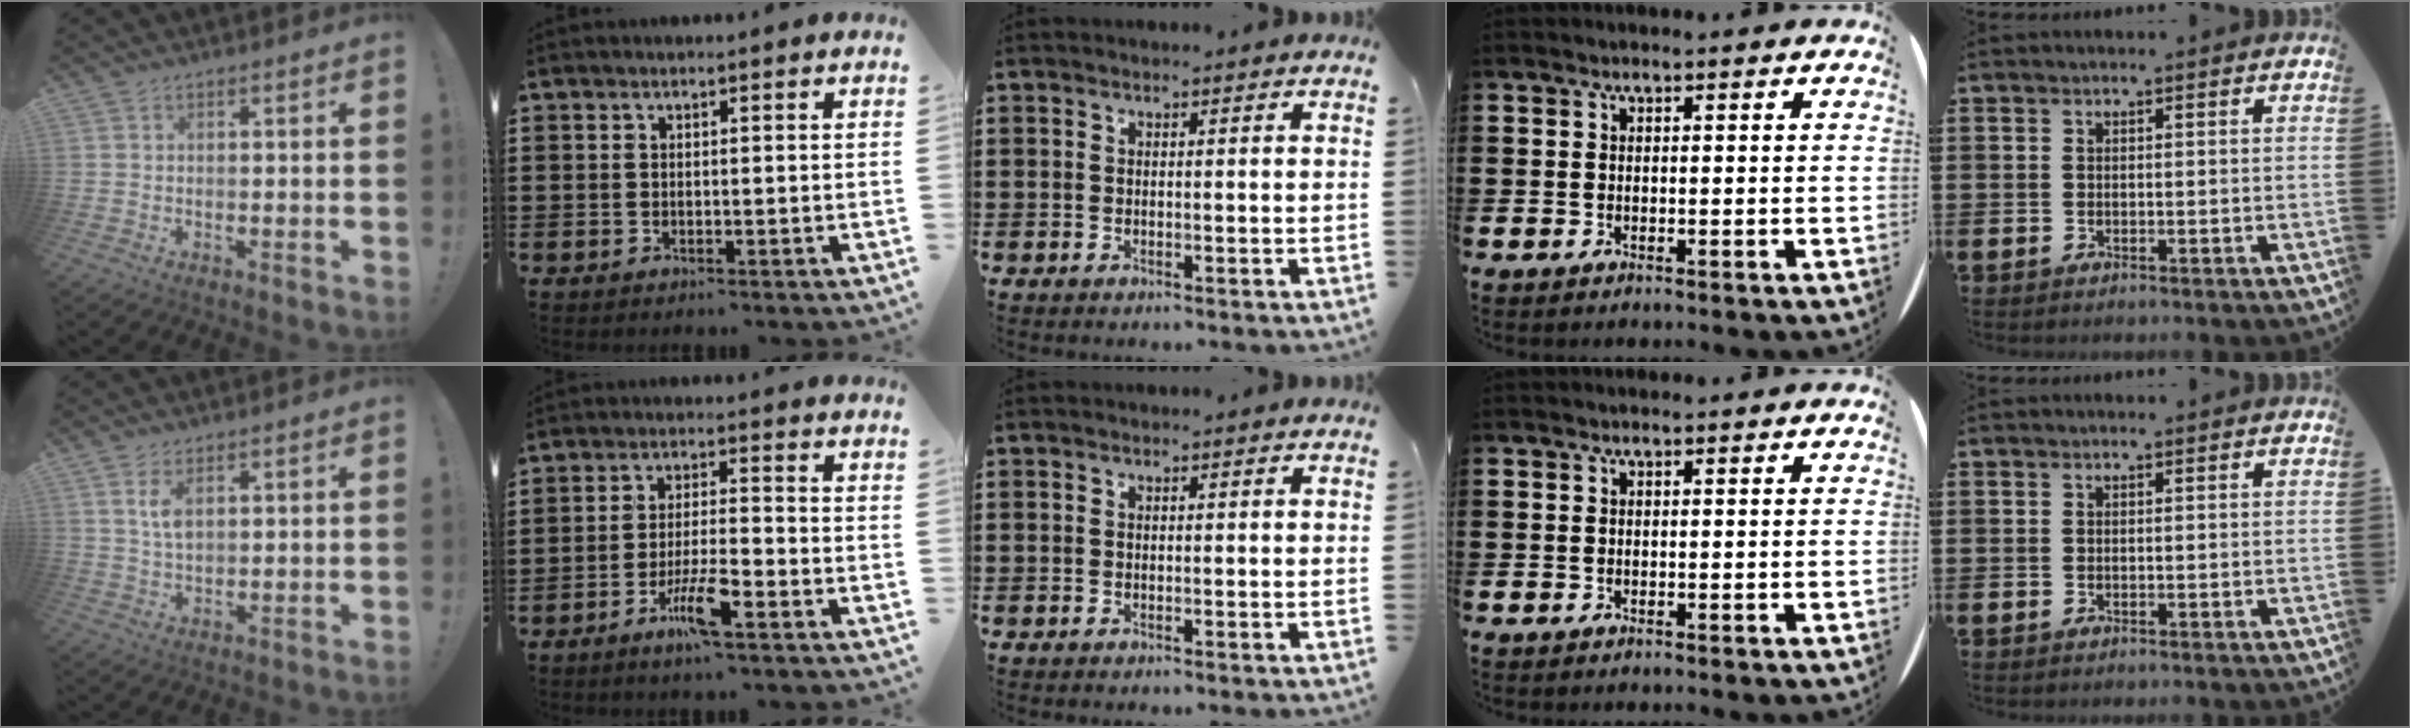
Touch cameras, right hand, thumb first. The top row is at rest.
{"thumb": {"total": 4.4, "force": [1.8, 1.8, 3.6], "torque": [-0.060, -0.008, 0.028]}, "index": {"total": 6.9, "force": [-3.7, 1.0, 5.7], "torque": [-0.117, -0.008, -0.069]}}